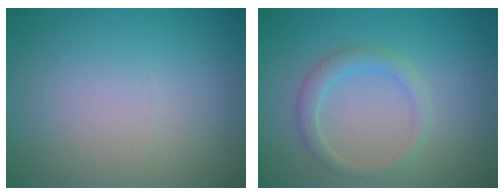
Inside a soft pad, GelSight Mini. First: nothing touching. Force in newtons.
{"total": 2.0, "press": 2.0, "slide": 0.1}